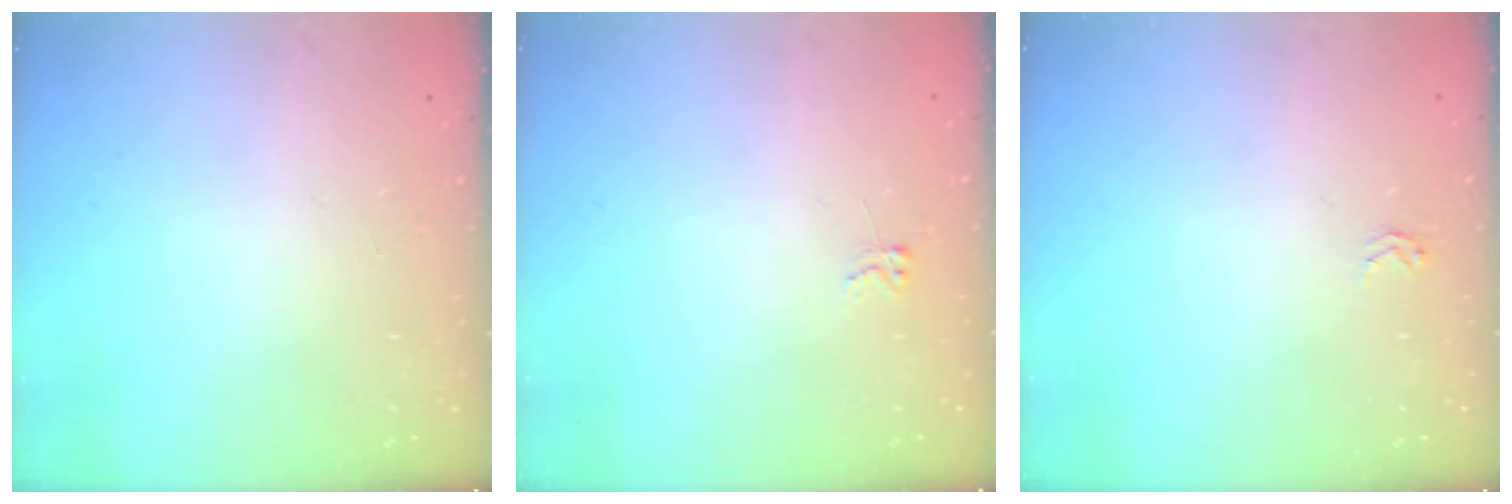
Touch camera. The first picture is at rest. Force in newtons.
{"total": 2.6, "press": 2.6, "slide": 0.4}
{"total": 1.6, "press": 1.6, "slide": 0.2}